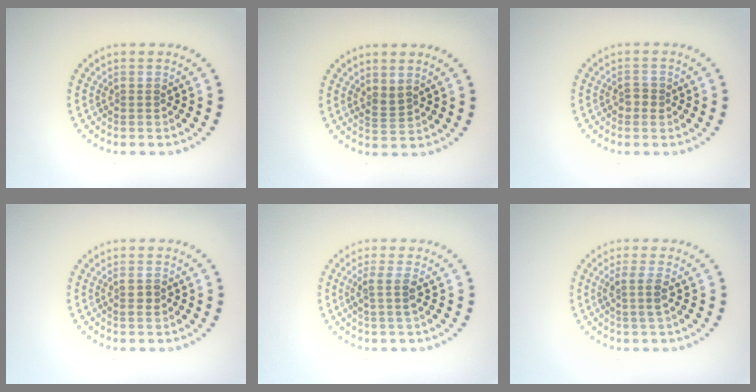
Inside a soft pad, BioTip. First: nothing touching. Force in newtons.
{"total": 1.4, "press": 1.1, "slide": 0.7}
{"total": 1.0, "press": 1.0, "slide": 0.2}
{"total": 1.2, "press": 1.2, "slide": 0.4}
{"total": 1.9, "press": 1.5, "slide": 1.1}
{"total": 1.9, "press": 1.5, "slide": 1.0}